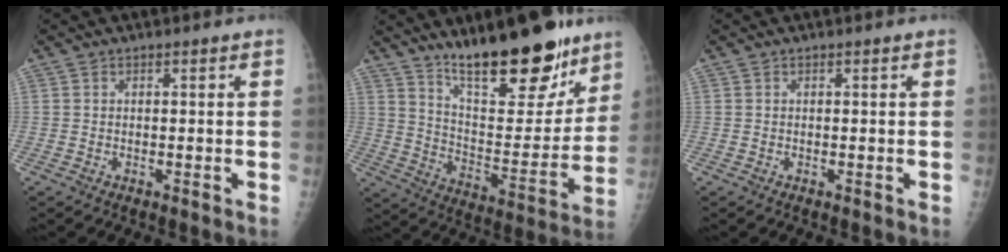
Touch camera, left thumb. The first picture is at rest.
{"total": 22.2, "force": [15.9, 7.0, 13.8], "torque": [-0.162, -0.099, 0.257]}
{"total": 0.0}